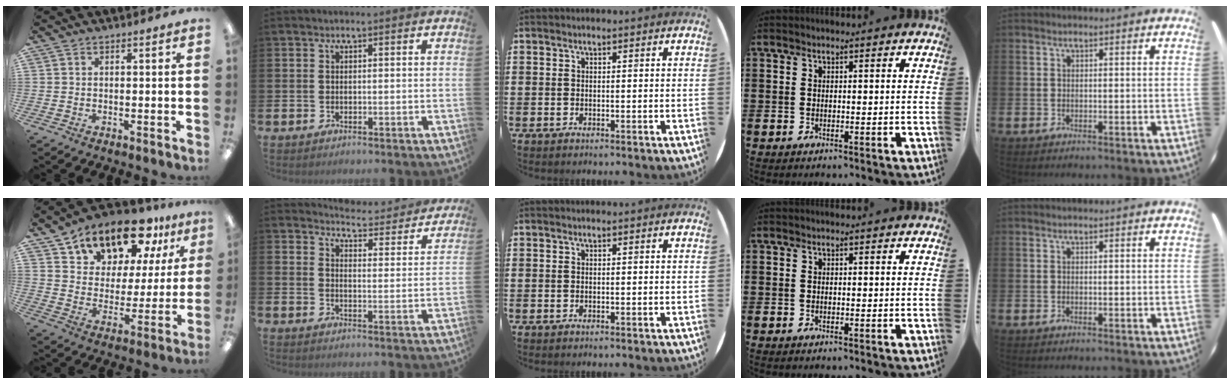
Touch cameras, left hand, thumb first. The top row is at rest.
{"thumb": {"total": 16.3, "force": [13.0, 7.7, 6.3], "torque": [-0.108, -0.092, 0.229]}, "index": {"total": 4.8, "force": [4.8, 0.3, 0.5], "torque": [-0.011, -0.045, 0.076]}}